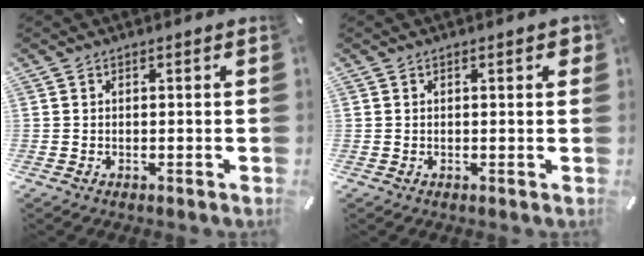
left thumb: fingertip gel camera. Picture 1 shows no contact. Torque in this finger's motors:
{"motor_torque": [0.46, 0.18, 0.14, -0.08, -0.01]}